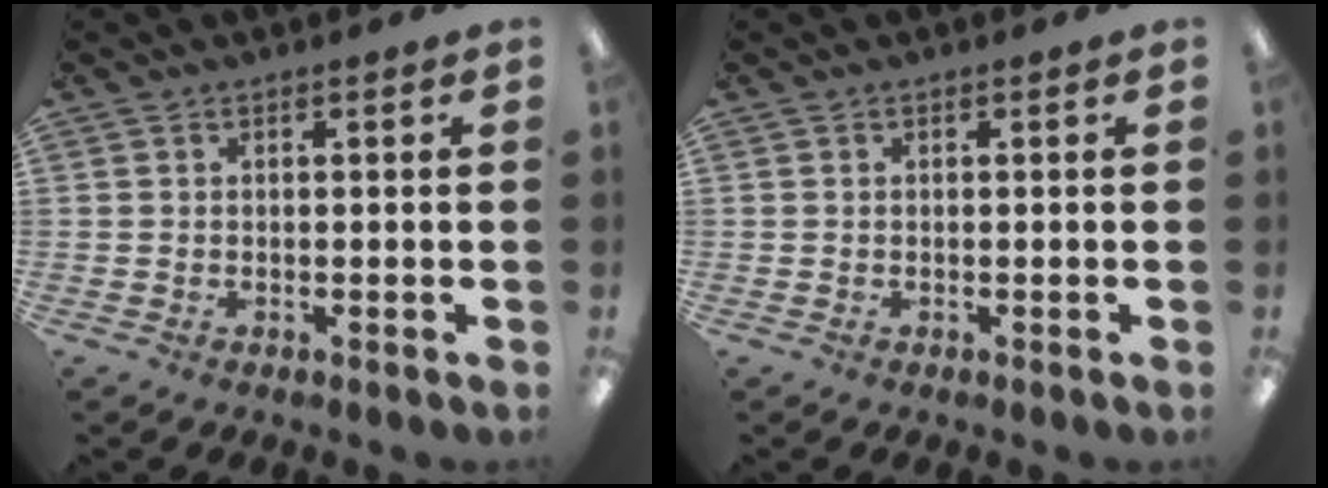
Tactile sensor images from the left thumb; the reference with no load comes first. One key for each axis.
{"total": 0.0}